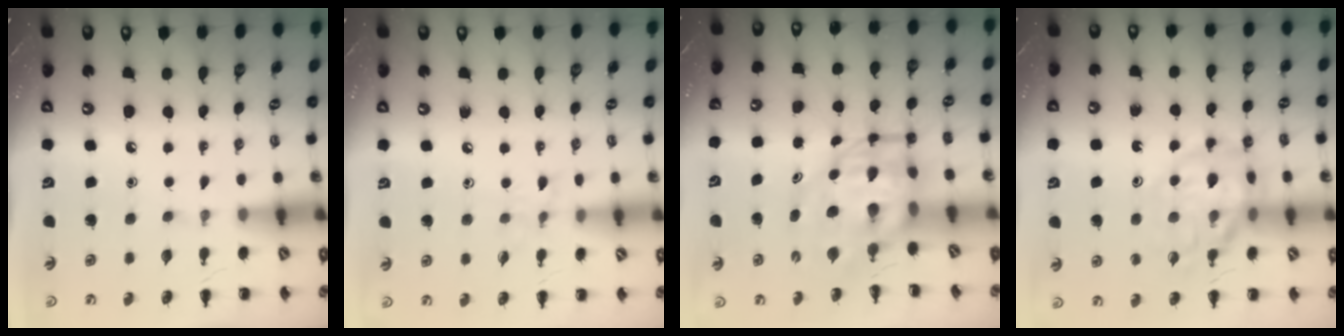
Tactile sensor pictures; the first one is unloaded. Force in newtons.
{"total": 5.7, "press": 5.4, "slide": 1.9}
{"total": 6.8, "press": 6.5, "slide": 2.0}
{"total": 14.6, "press": 14.3, "slide": 2.7}